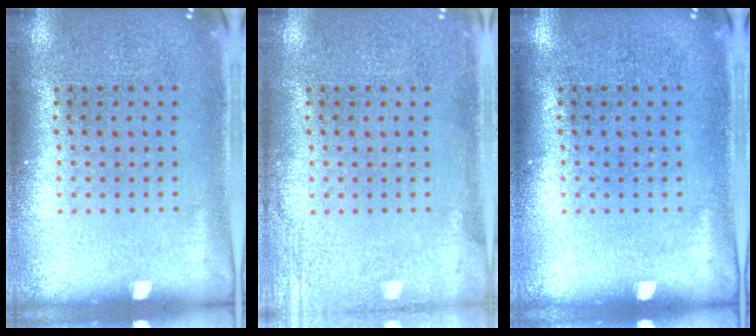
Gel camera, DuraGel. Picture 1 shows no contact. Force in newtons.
{"total": 1.9, "press": 1.9, "slide": 0.2}
{"total": 0.0}